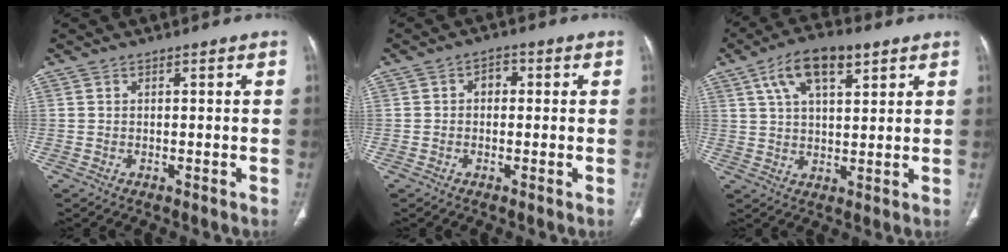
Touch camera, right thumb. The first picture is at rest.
{"total": 2.5, "force": [0.1, 1.9, 1.6], "torque": [-0.011, 0.010, -0.005]}
{"total": 11.4, "force": [5.6, 5.1, 8.5], "torque": [-0.139, -0.002, 0.098]}